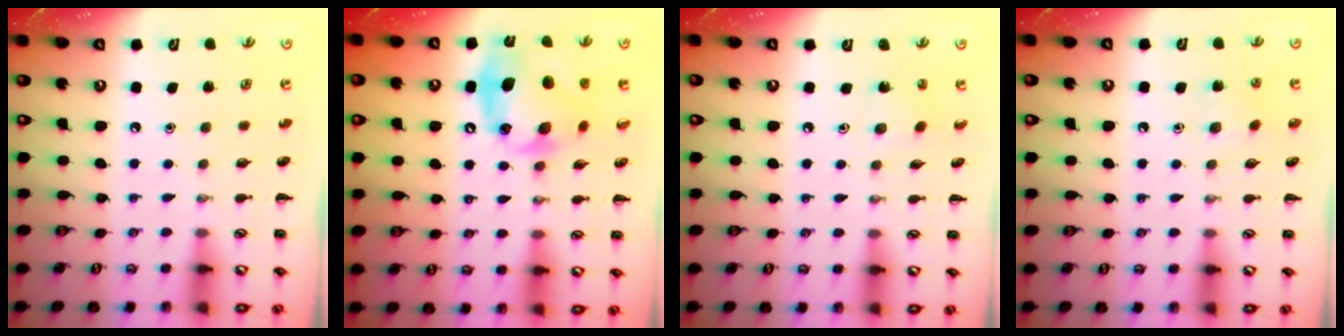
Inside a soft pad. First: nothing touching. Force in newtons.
{"total": 16.5, "press": 16.5, "slide": 0.9}
{"total": 1.9, "press": 1.8, "slide": 0.7}
{"total": 6.8, "press": 6.6, "slide": 1.7}